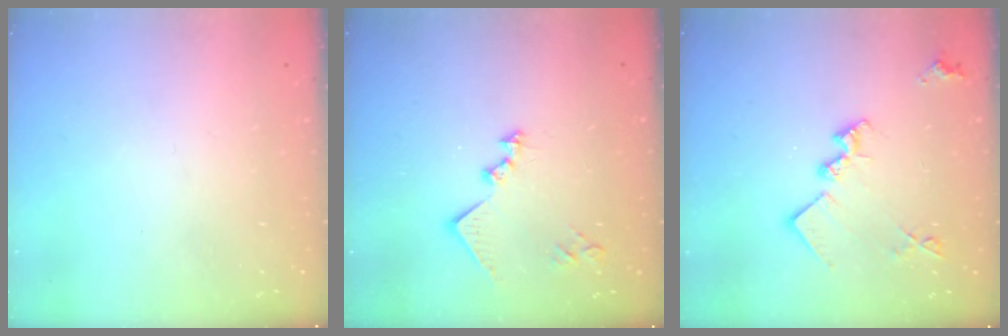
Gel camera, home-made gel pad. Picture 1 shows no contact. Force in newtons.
{"total": 11.3, "press": 11.3, "slide": 0.9}
{"total": 14.1, "press": 14.1, "slide": 0.6}